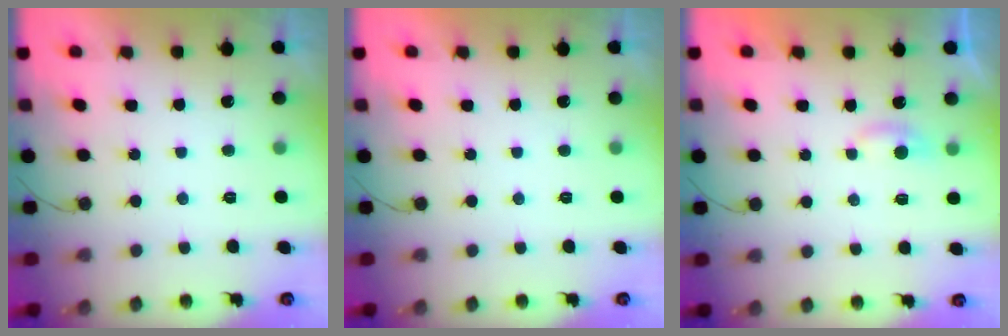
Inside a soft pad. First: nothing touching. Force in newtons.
{"total": 0.0}
{"total": 2.8, "press": 2.8, "slide": 0.3}